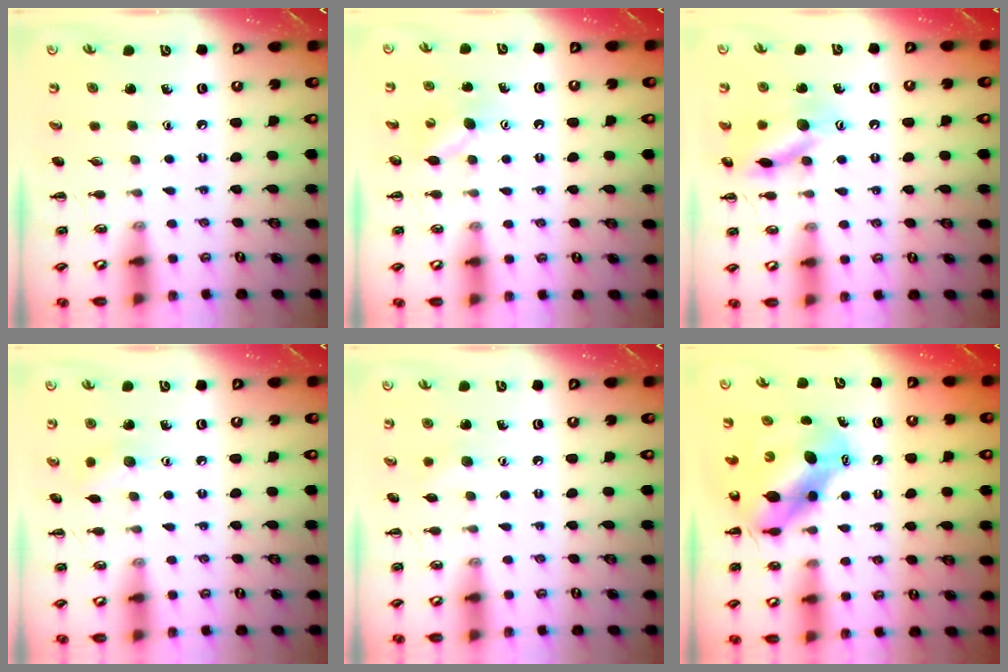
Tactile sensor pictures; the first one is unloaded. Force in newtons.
{"total": 5.2, "press": 5.1, "slide": 1.1}
{"total": 12.8, "press": 12.8, "slide": 1.2}
{"total": 5.8, "press": 5.6, "slide": 1.5}
{"total": 5.2, "press": 5.0, "slide": 1.2}
{"total": 7.5, "press": 7.4, "slide": 1.5}